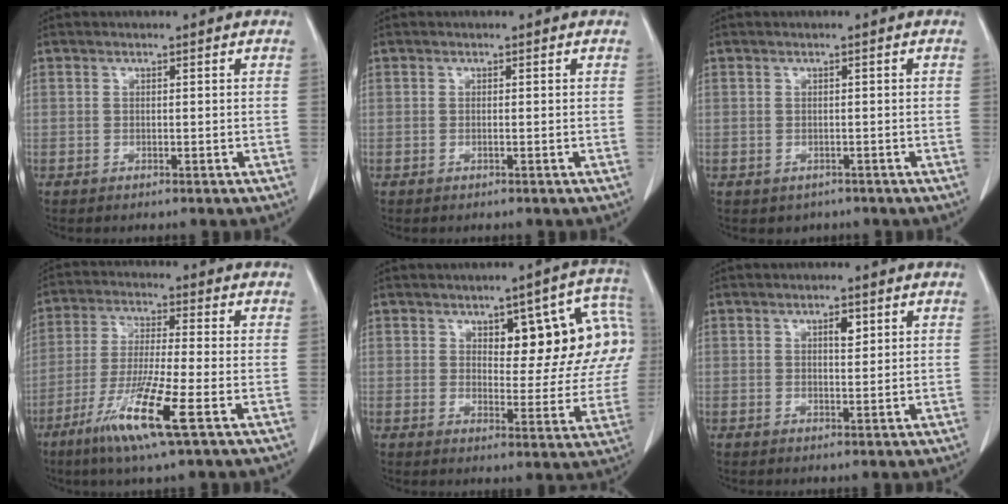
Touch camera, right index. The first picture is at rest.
{"total": 0.0}
{"total": 1.6, "force": [-0.9, 1.3, 0.3], "torque": [-0.007, 0.001, -0.008]}
{"total": 11.5, "force": [-5.5, -0.3, 10.0], "torque": [-0.201, -0.030, -0.106]}
{"total": 13.9, "force": [3.9, 5.4, 12.2], "torque": [-0.134, 0.029, 0.049]}
{"total": 2.1, "force": [0.9, 0.8, 1.7], "torque": [-0.027, -0.003, 0.015]}